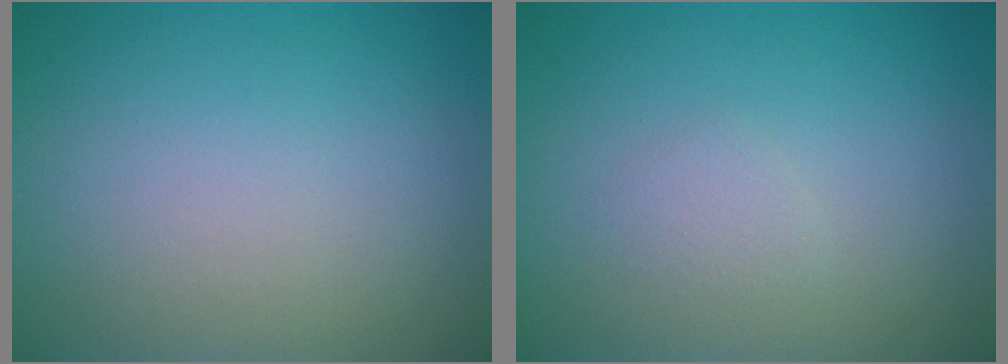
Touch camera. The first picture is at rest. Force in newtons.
{"total": 0.9, "press": 0.9, "slide": 0.0}